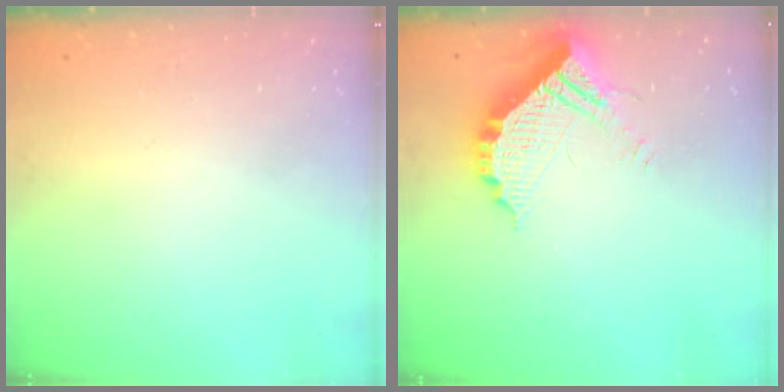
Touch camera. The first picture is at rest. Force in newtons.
{"total": 12.3, "press": 12.2, "slide": 0.9}